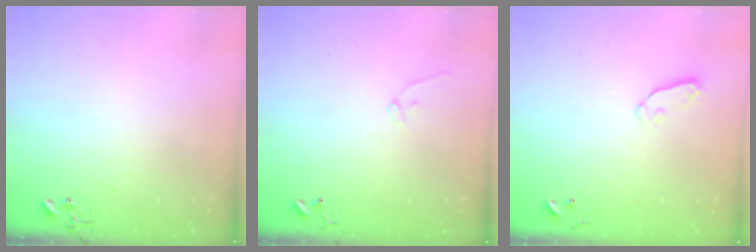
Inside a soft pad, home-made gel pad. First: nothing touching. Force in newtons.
{"total": 6.6, "press": 6.6, "slide": 0.6}
{"total": 5.6, "press": 5.6, "slide": 0.3}